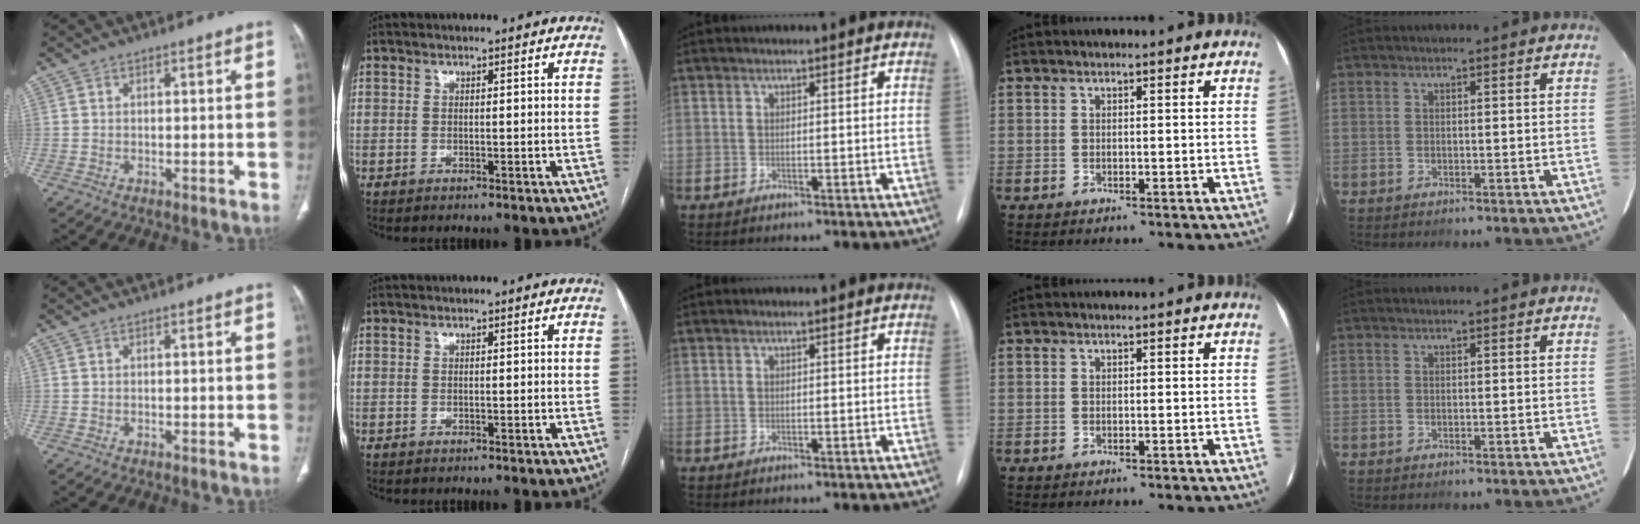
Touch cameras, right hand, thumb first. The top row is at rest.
{}